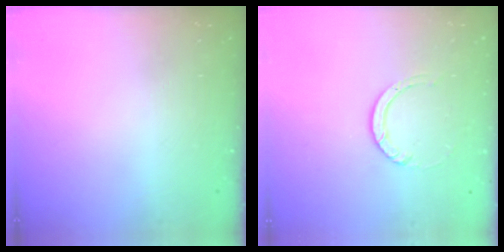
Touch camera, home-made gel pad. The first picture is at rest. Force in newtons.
{"total": 3.0, "press": 3.0, "slide": 0.3}